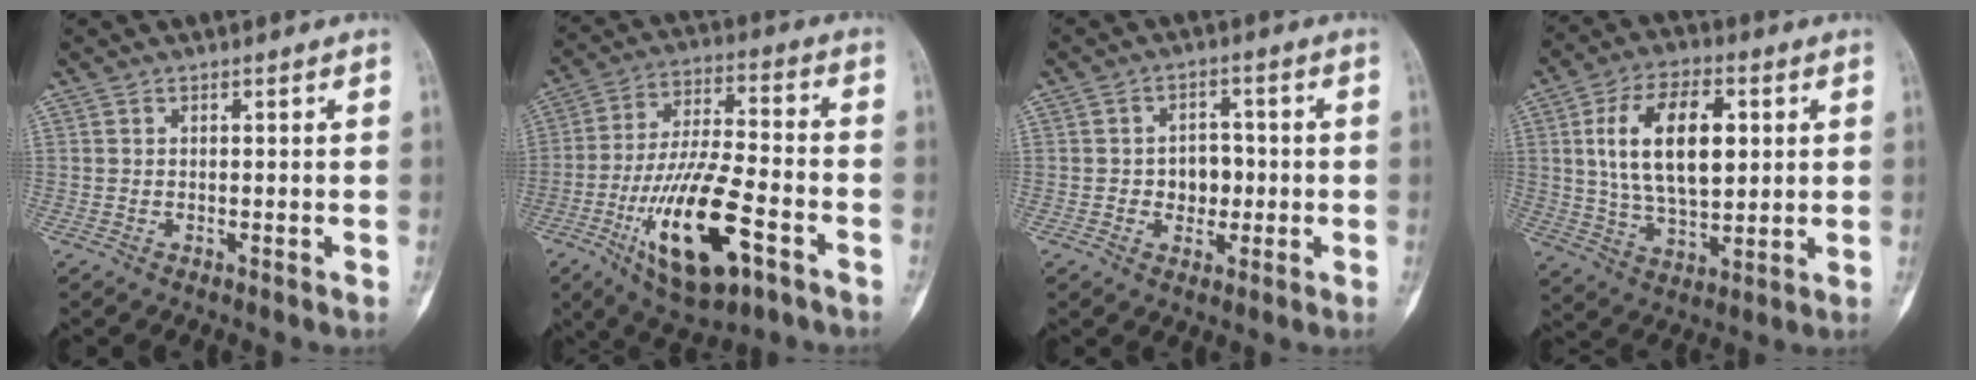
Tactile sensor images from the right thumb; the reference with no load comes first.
{"total": 19.4, "force": [-7.9, 6.9, 16.3], "torque": [-0.294, 0.030, -0.128]}
{"total": 5.5, "force": [-0.6, 4.3, 3.4], "torque": [-0.018, 0.011, -0.012]}
{"total": 16.4, "force": [3.4, 8.8, 13.4], "torque": [-0.218, -0.005, 0.065]}